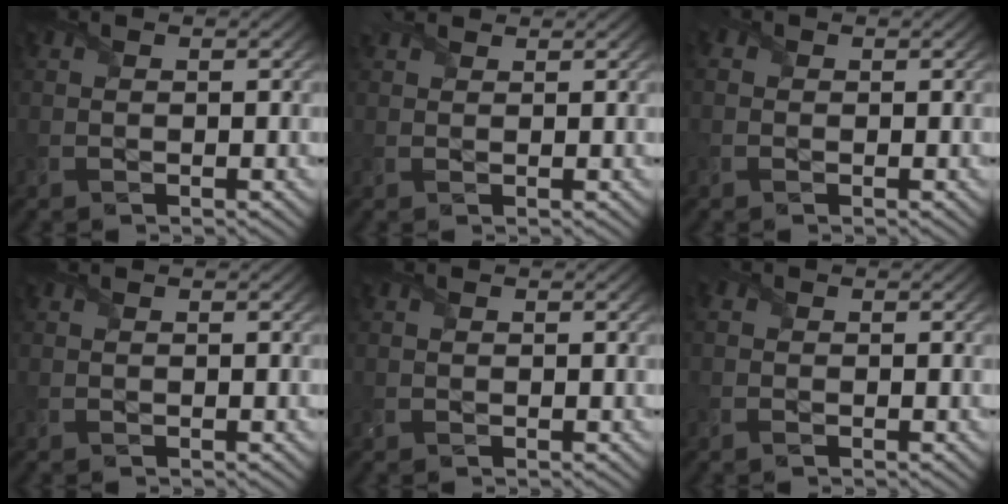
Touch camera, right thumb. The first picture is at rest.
{"total": 2.2, "force": [1.9, 0.8, 0.8], "torque": [-0.026, 0.012, 0.033]}
{"total": 1.2, "force": [0.0, 1.1, 0.5], "torque": [-0.016, 0.000, -0.003]}
{"total": 0.0}
{"total": 0.0}
{"total": 1.3, "force": [-0.3, 1.1, 0.7], "torque": [-0.021, 0.000, -0.012]}